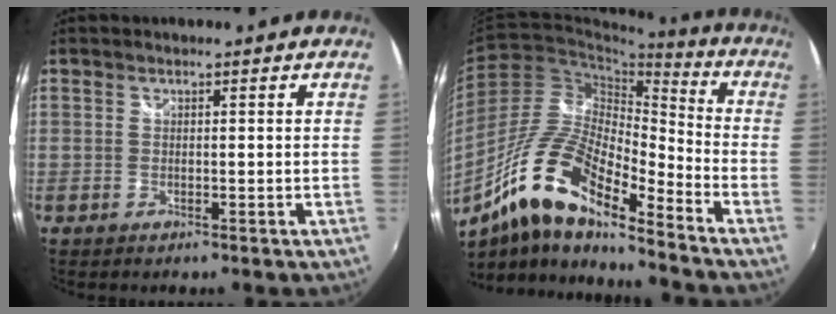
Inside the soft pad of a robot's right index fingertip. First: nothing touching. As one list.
[{"total": 17.6, "force": [-11.5, 4.5, 12.6], "torque": [-0.237, -0.003, -0.232]}]